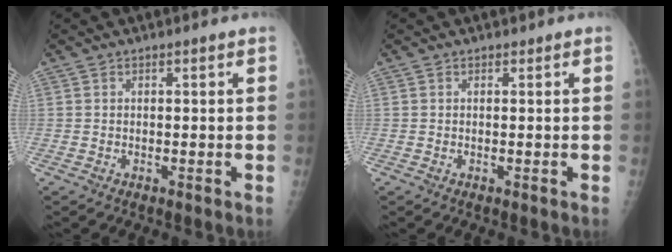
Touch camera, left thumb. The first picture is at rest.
{"total": 0.0}